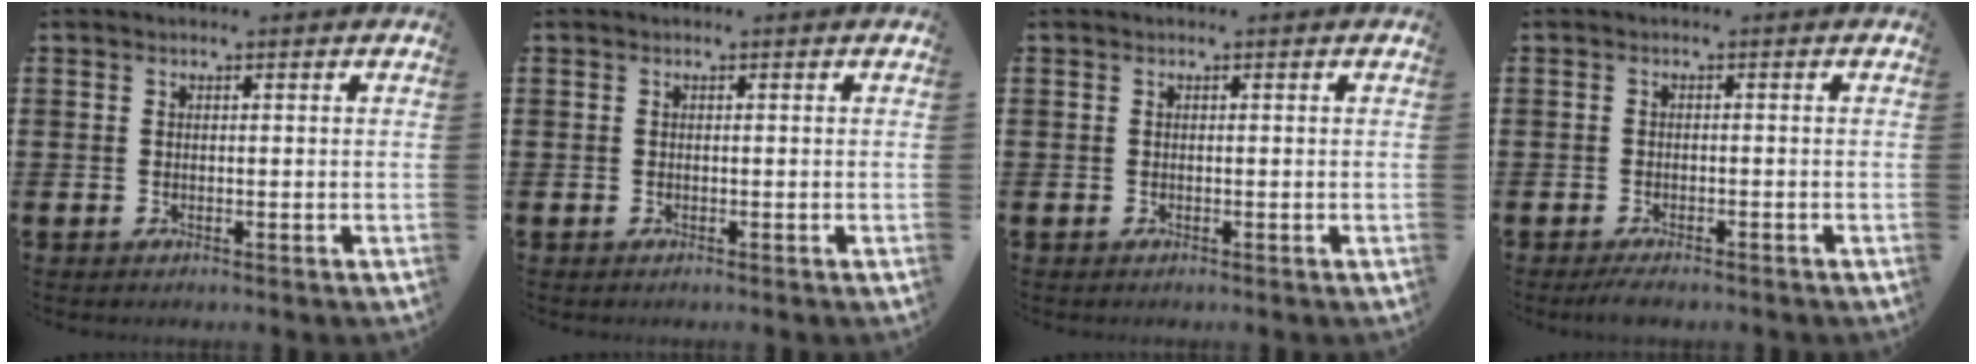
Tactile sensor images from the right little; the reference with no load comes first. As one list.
[{"total": 0.0}, {"total": 0.0}, {"total": 1.4, "force": [-1.2, 0.2, 0.7], "torque": [-0.013, 0.002, -0.023]}]